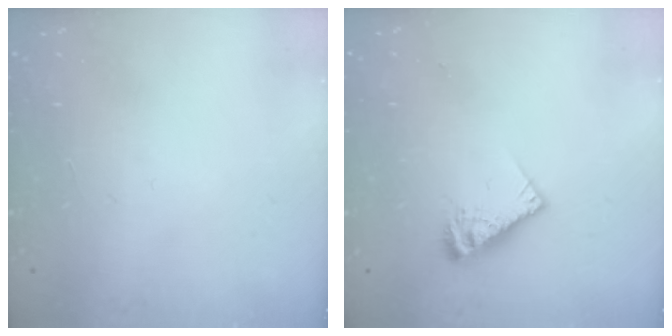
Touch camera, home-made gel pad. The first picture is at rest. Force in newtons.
{"total": 7.7, "press": 7.7, "slide": 0.7}